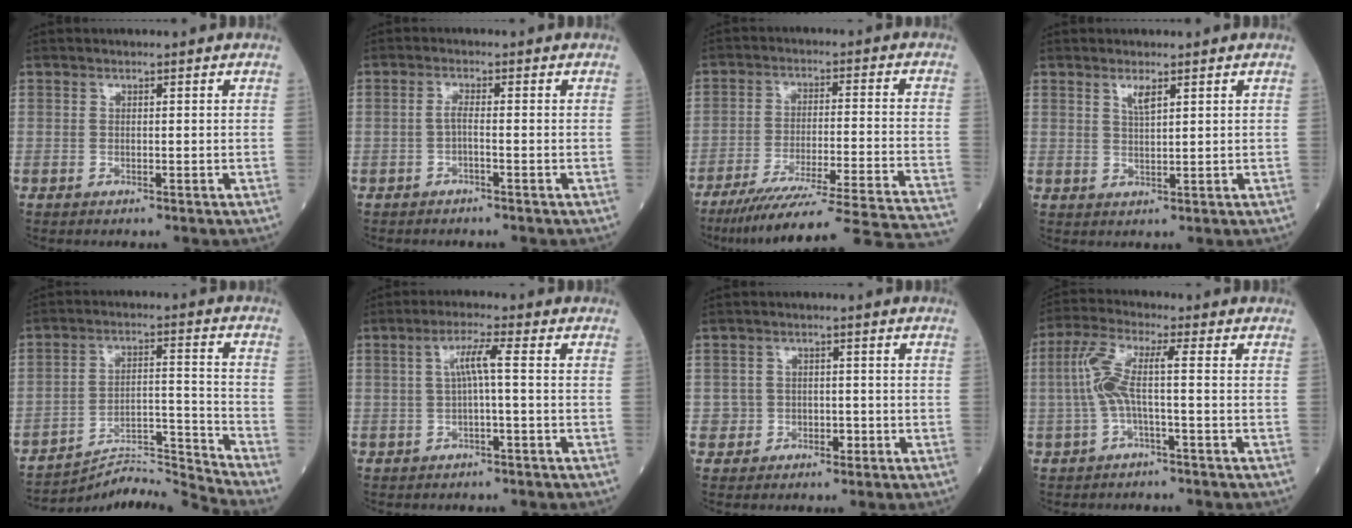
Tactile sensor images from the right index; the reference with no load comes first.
{"total": 1.6, "force": [-0.8, 0.0, 1.4], "torque": [-0.025, 0.002, -0.020]}
{"total": 27.5, "force": [-24.7, -1.9, 12.0], "torque": [-0.100, -0.051, -0.343]}
{"total": 2.1, "force": [1.3, 0.2, 1.7], "torque": [-0.036, -0.003, 0.027]}
{"total": 11.6, "force": [-11.0, -3.8, -0.5], "torque": [0.011, 0.035, -0.188]}
{"total": 4.0, "force": [0.2, -0.1, 4.0], "torque": [-0.076, 0.014, 0.006]}
{"total": 3.1, "force": [-0.9, 2.9, 0.3], "torque": [0.010, 0.013, -0.013]}
{"total": 6.5, "force": [-0.8, 0.7, 6.4], "torque": [-0.144, 0.026, -0.020]}